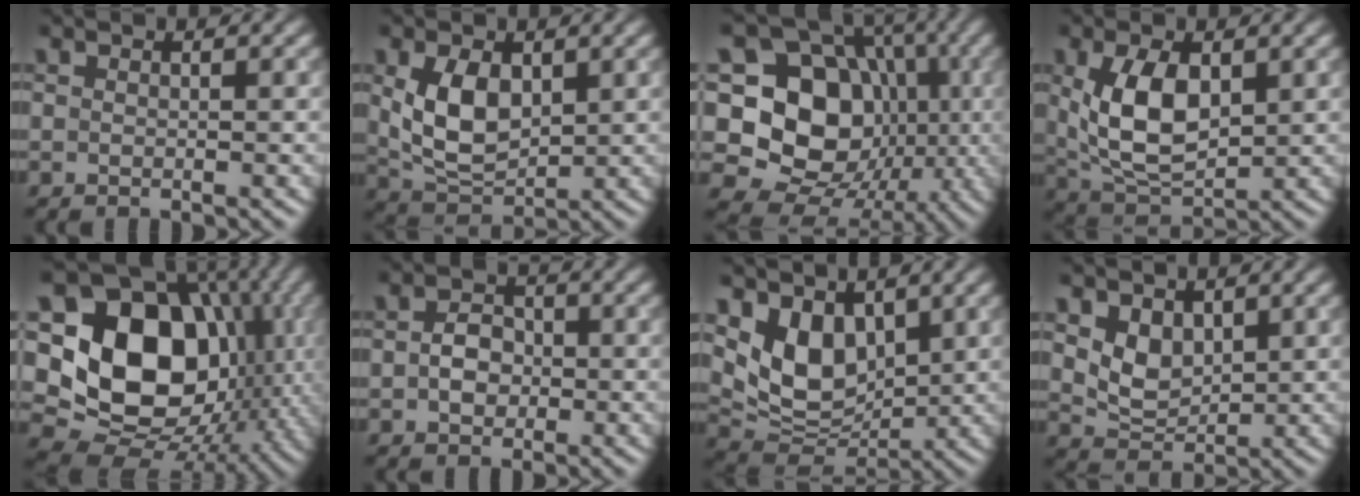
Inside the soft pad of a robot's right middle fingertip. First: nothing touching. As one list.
[{"total": 5.5, "force": [1.0, 3.4, 4.2], "torque": [-0.095, -0.003, 0.028]}, {"total": 16.2, "force": [-0.5, 13.5, 9.0], "torque": [-0.147, 0.002, -0.022]}, {"total": 6.7, "force": [1.1, 3.6, 5.5], "torque": [-0.118, -0.003, 0.028]}, {"total": 16.7, "force": [1.2, 12.7, 10.7], "torque": [-0.174, 0.000, 0.013]}, {"total": 2.7, "force": [-0.5, 2.1, 1.6], "torque": [-0.029, 0.002, -0.012]}, {"total": 6.3, "force": [2.5, 4.2, 4.0], "torque": [-0.076, -0.021, 0.047]}, {"total": 3.3, "force": [1.3, 2.4, 1.9], "torque": [-0.042, -0.009, 0.029]}]